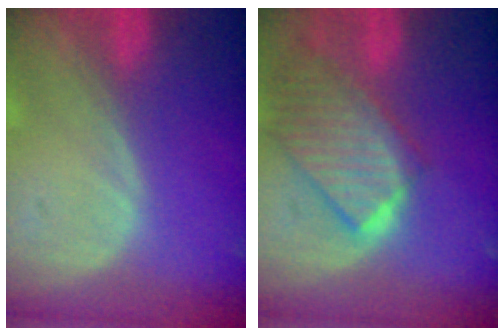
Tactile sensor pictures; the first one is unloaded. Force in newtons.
{"total": 9.9, "press": 8.7, "slide": 4.7}